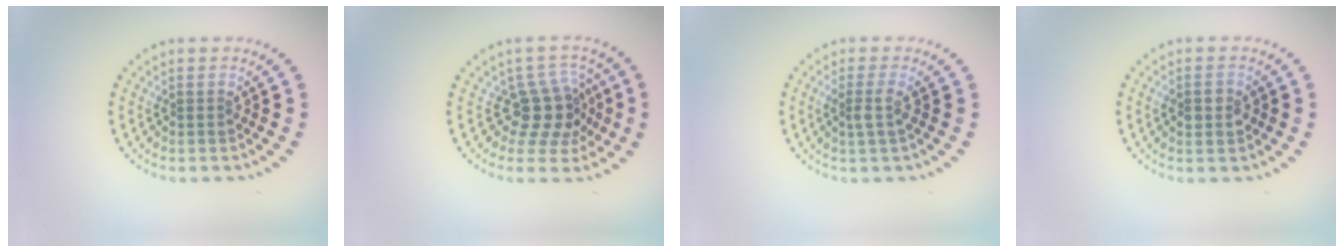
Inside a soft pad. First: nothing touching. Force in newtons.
{"total": 3.8, "press": 2.8, "slide": 2.5}
{"total": 1.7, "press": 1.4, "slide": 0.9}
{"total": 2.3, "press": 2.3, "slide": 0.1}